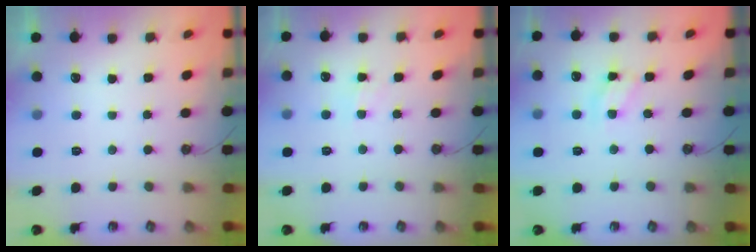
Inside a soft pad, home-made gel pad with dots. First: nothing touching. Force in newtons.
{"total": 1.9, "press": 1.9, "slide": 0.1}
{"total": 6.4, "press": 6.4, "slide": 0.5}